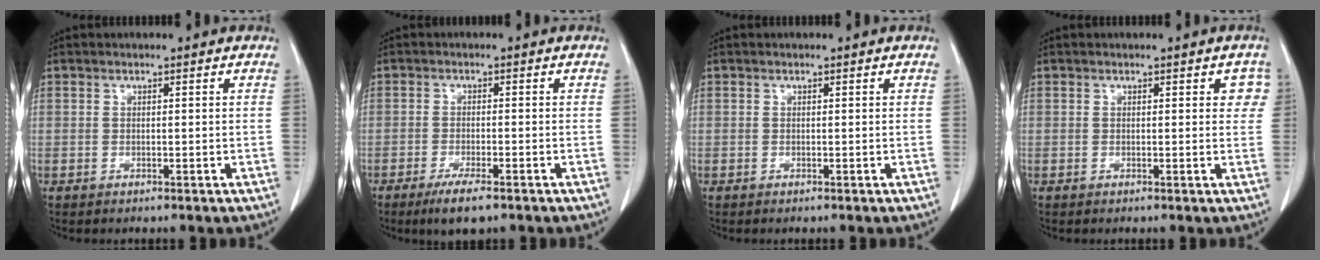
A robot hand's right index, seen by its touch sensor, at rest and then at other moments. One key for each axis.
{"total": 5.0, "fx": -3.4, "fy": 0.8, "fz": 3.5, "tx": -0.064, "ty": -0.010, "tz": -0.055}
{"total": 0.0}
{"total": 2.5, "fx": 1.0, "fy": 1.4, "fz": 1.9, "tx": -0.006, "ty": 0.007, "tz": 0.005}